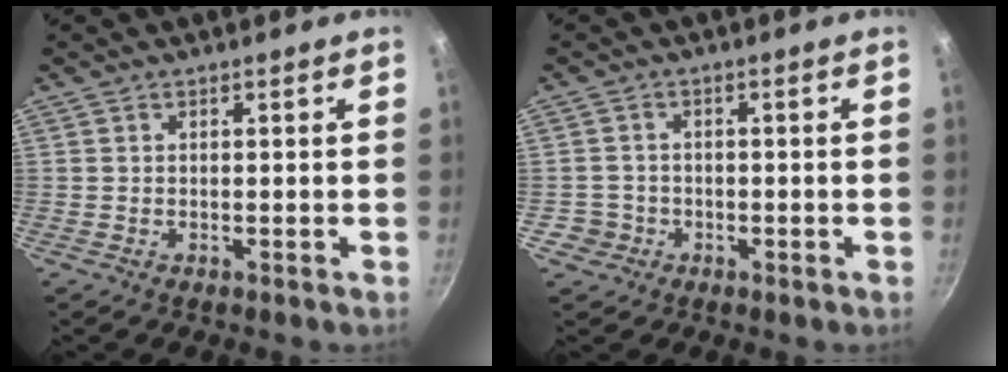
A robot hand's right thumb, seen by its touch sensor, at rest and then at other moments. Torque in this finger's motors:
{"motor_torque": [0.19, -0.01, 0.30, -0.17, -0.03]}